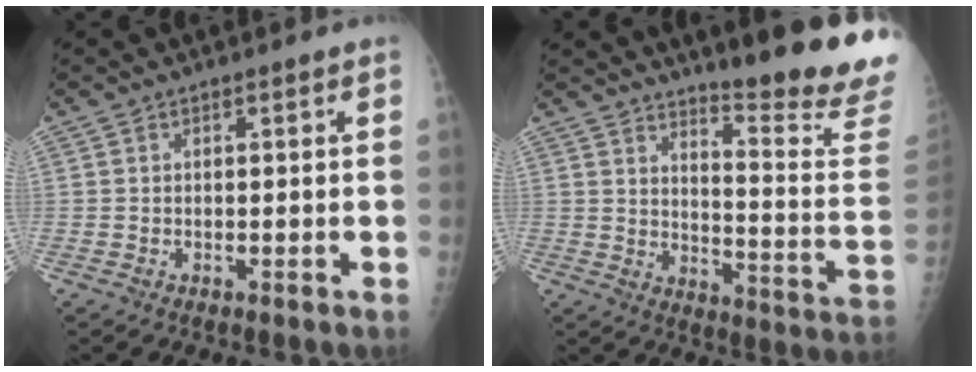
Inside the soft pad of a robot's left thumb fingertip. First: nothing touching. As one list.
[{"total": 20.4, "force": [17.1, 0.8, 11.0], "torque": [-0.128, -0.175, 0.218]}]